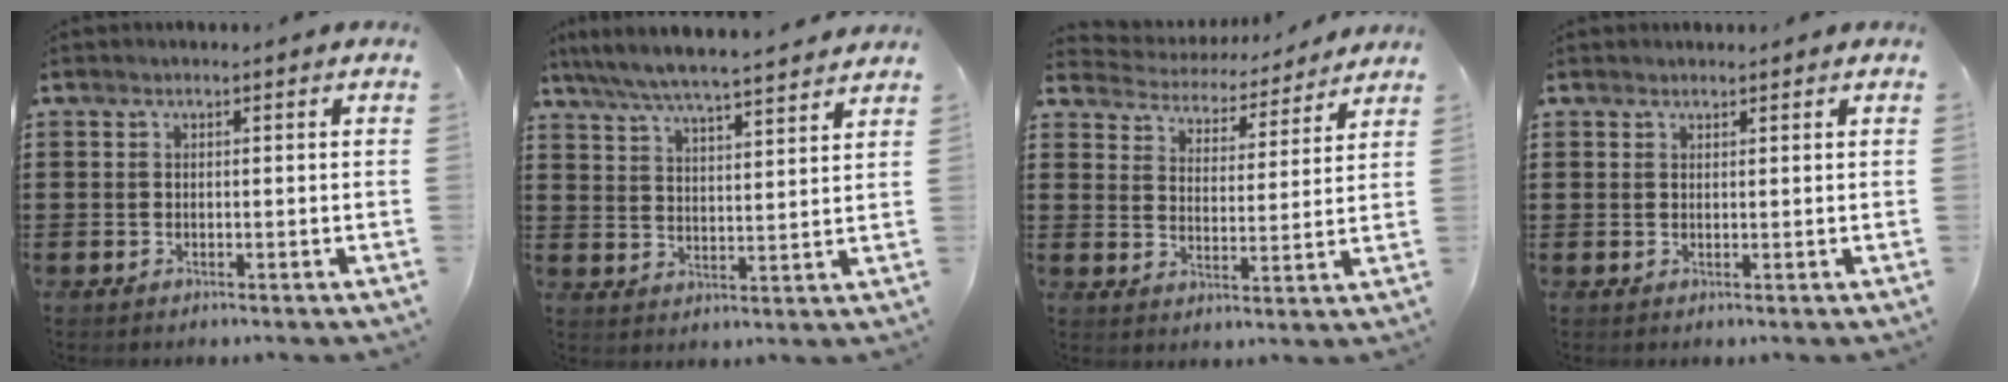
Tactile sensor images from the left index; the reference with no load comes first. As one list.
[{"total": 5.9, "force": [5.5, -0.2, 2.1], "torque": [-0.063, -0.035, 0.093]}, {"total": 4.1, "force": [4.1, 0.4, -0.1], "torque": [-0.026, -0.034, 0.065]}, {"total": 1.1, "force": [1.0, 0.3, 0.0], "torque": [-0.003, 0.000, 0.021]}]